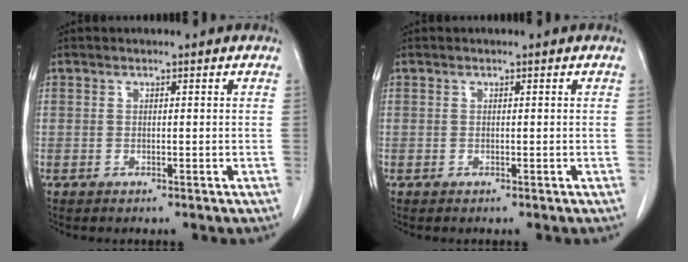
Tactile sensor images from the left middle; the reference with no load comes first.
{"total": 0.0}